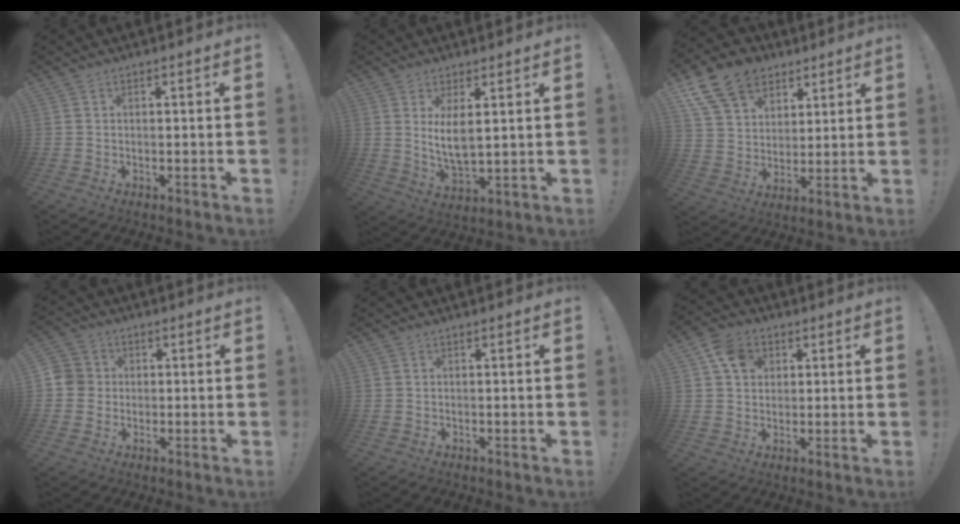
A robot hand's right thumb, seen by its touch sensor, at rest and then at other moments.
{"total": 7.3, "force": [2.5, 2.4, 6.4], "torque": [-0.124, -0.019, 0.044]}
{"total": 15.7, "force": [8.8, 11.1, 6.7], "torque": [-0.111, -0.044, 0.170]}
{"total": 5.3, "force": [-0.1, 5.1, 1.4], "torque": [-0.026, 0.007, -0.002]}
{"total": 0.0}
{"total": 8.6, "force": [3.4, 6.8, 4.0], "torque": [-0.060, -0.005, 0.068]}